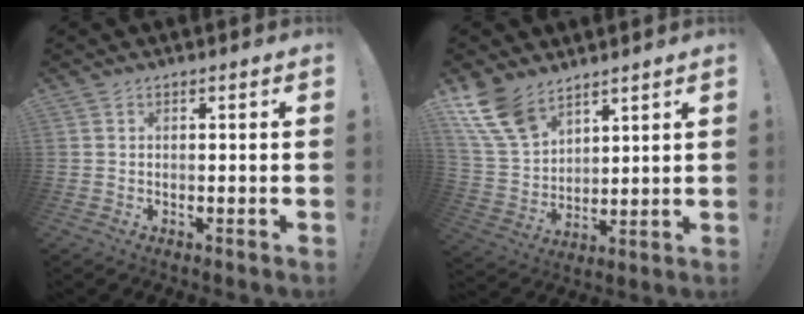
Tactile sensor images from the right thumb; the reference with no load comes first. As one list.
[{"total": 14.2, "force": [9.8, 7.9, 6.6], "torque": [-0.150, -0.051, 0.193]}]